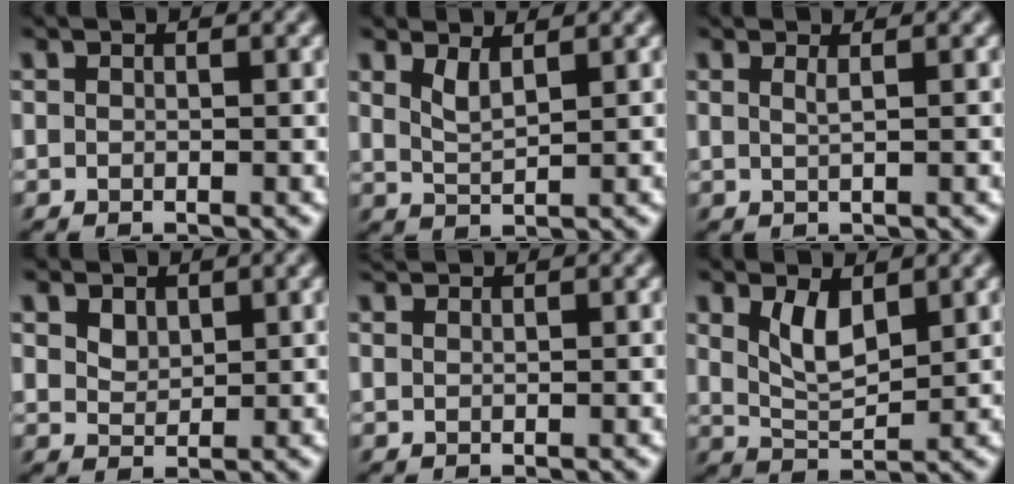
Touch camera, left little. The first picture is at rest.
{"total": 1.4, "force": [0.9, -0.5, 1.0], "torque": [-0.024, -0.004, 0.017]}
{"total": 1.2, "force": [0.3, -1.1, 0.3], "torque": [-0.008, 0.000, 0.005]}
{"total": 2.4, "force": [1.4, 1.4, 1.3], "torque": [-0.046, -0.005, 0.034]}
{"total": 1.2, "force": [1.1, -0.3, 0.1], "torque": [-0.009, 0.008, 0.021]}
{"total": 2.8, "force": [1.3, 0.5, 2.4], "torque": [-0.051, -0.005, 0.022]}